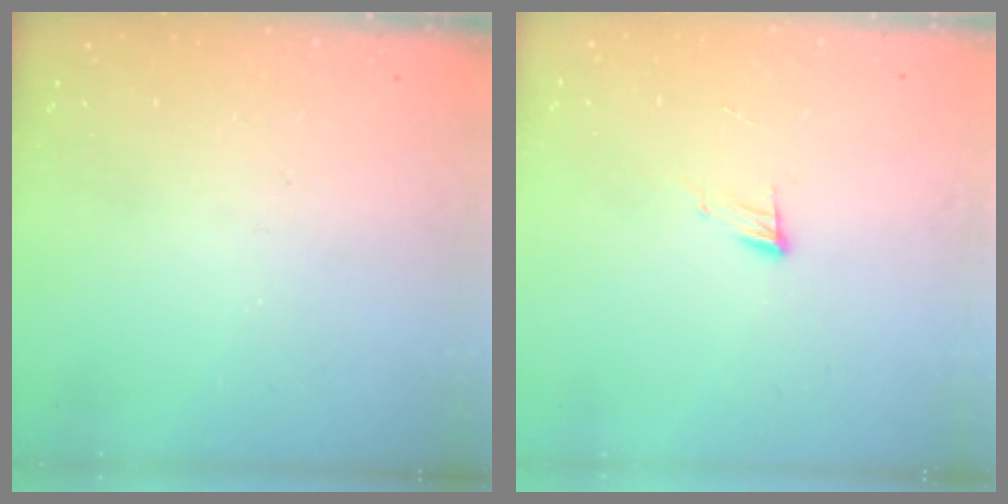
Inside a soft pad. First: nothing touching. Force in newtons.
{"total": 6.3, "press": 6.2, "slide": 0.5}